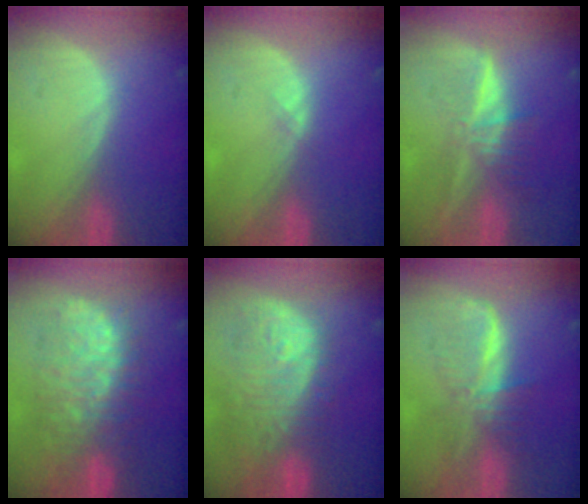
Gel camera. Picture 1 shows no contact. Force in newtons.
{"total": 0.8, "press": 0.5, "slide": 0.6}
{"total": 5.9, "press": 5.6, "slide": 2.0}
{"total": 11.0, "press": 10.9, "slide": 1.3}
{"total": 12.1, "press": 10.8, "slide": 5.5}
{"total": 6.1, "press": 6.1, "slide": 0.4}